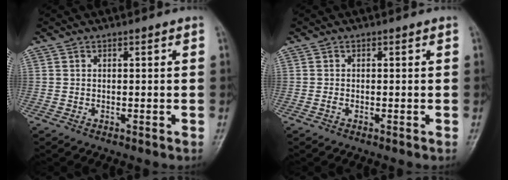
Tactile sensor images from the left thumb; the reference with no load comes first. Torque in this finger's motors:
{"motor_torque": [-0.27, 0.11, 0.04, 0.02, -0.05]}